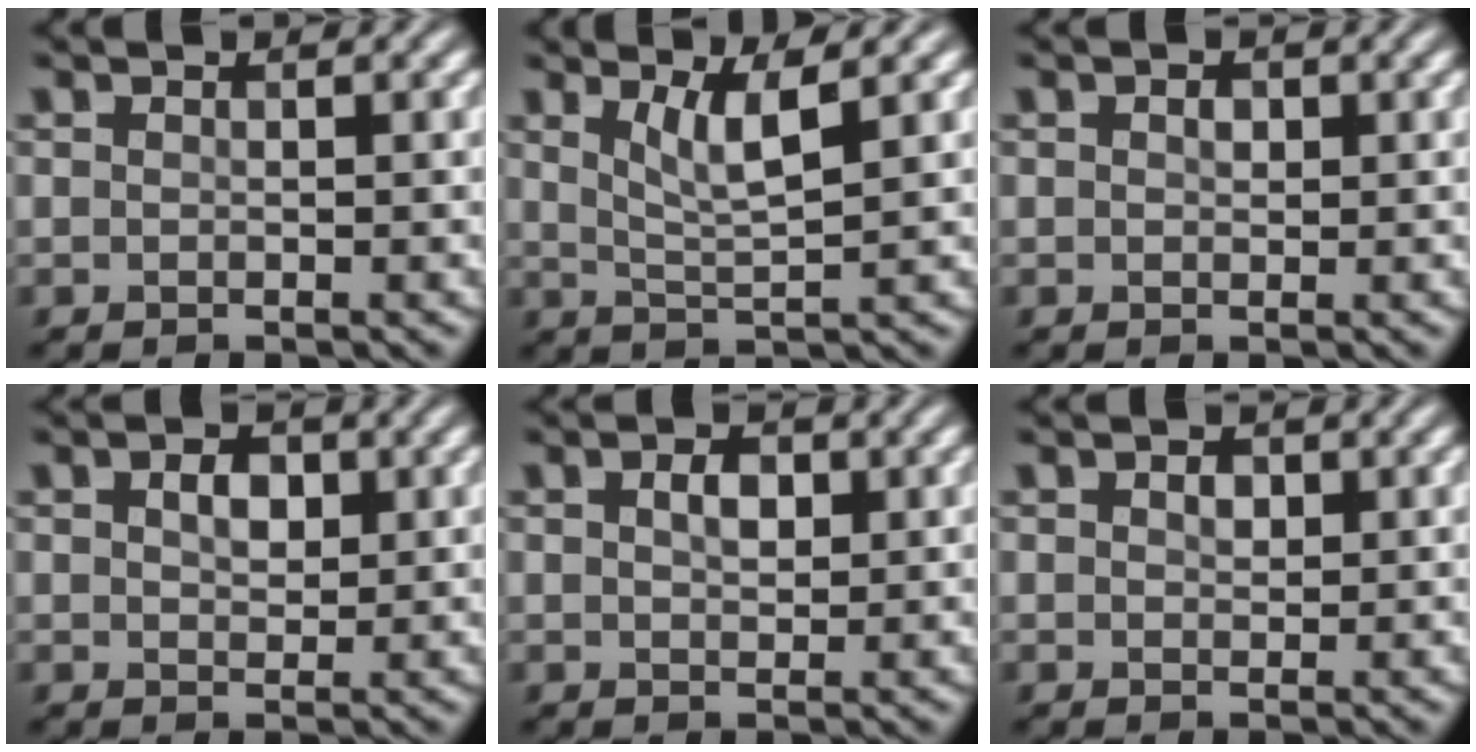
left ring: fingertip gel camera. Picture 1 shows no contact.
{"total": 3.3, "force": [1.5, 0.6, 2.8], "torque": [-0.051, -0.005, 0.033]}
{"total": 0.9, "force": [0.2, 0.7, 0.6], "torque": [-0.010, 0.000, 0.002]}
{"total": 2.3, "force": [0.7, 1.5, 1.6], "torque": [-0.029, 0.001, 0.011]}
{"total": 2.0, "force": [0.6, 1.2, 1.4], "torque": [-0.028, 0.003, 0.009]}
{"total": 1.3, "force": [0.4, 0.9, 0.8], "torque": [-0.012, 0.001, 0.005]}